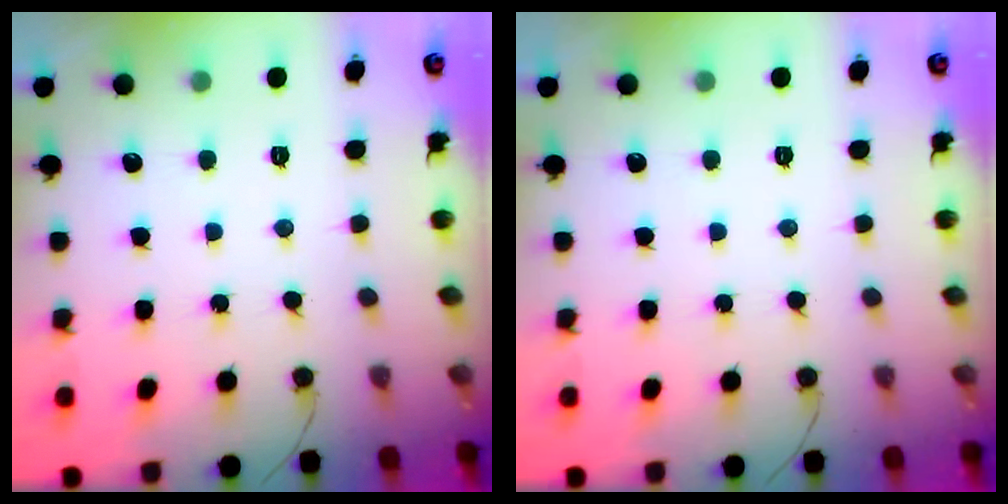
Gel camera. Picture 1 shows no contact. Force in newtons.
{"total": 0.0}